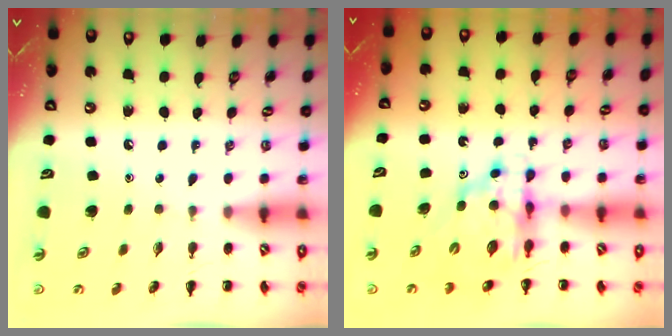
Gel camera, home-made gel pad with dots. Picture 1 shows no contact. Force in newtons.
{"total": 11.4, "press": 10.8, "slide": 3.7}